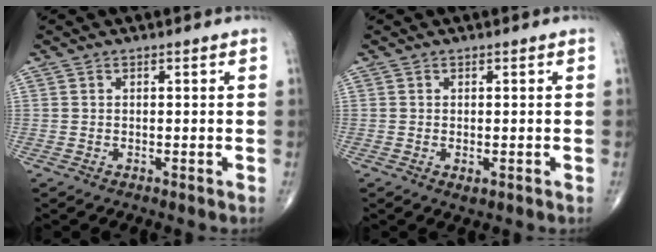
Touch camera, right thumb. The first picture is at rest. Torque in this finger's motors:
{"motor_torque": [-0.11, 0.11, -0.09, 0.09, 0.04]}